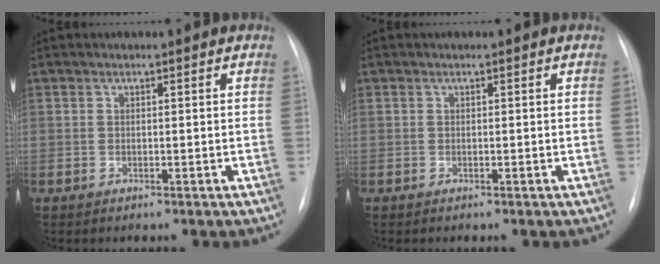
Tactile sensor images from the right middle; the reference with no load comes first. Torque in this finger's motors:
{"motor_torque": [-0.03, -0.26, -0.09, -0.01]}